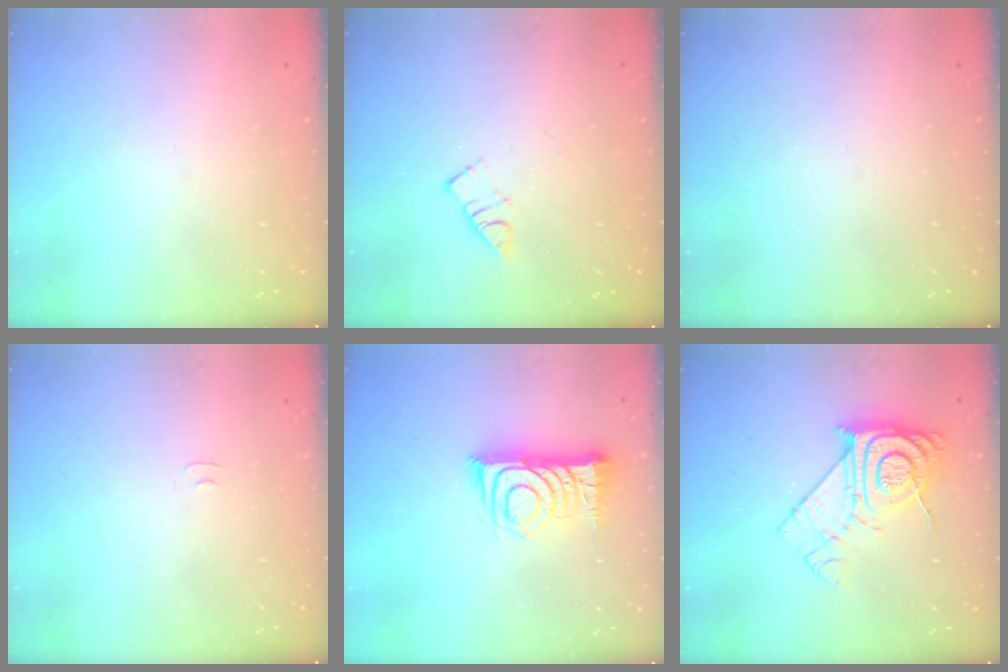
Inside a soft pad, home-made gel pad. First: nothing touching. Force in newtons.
{"total": 4.0, "press": 4.0, "slide": 0.4}
{"total": 0.0}
{"total": 3.7, "press": 3.7, "slide": 0.4}
{"total": 12.7, "press": 12.6, "slide": 0.9}
{"total": 15.1, "press": 15.0, "slide": 1.6}